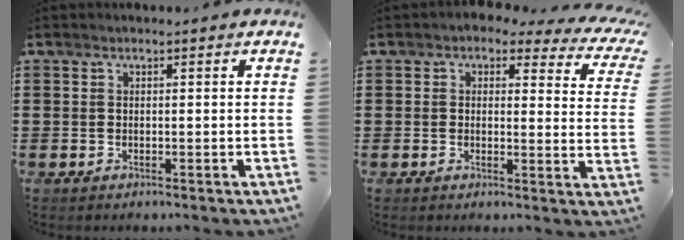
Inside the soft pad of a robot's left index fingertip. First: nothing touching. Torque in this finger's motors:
{"motor_torque": [2.14, 0.00, 0.38, 0.00]}